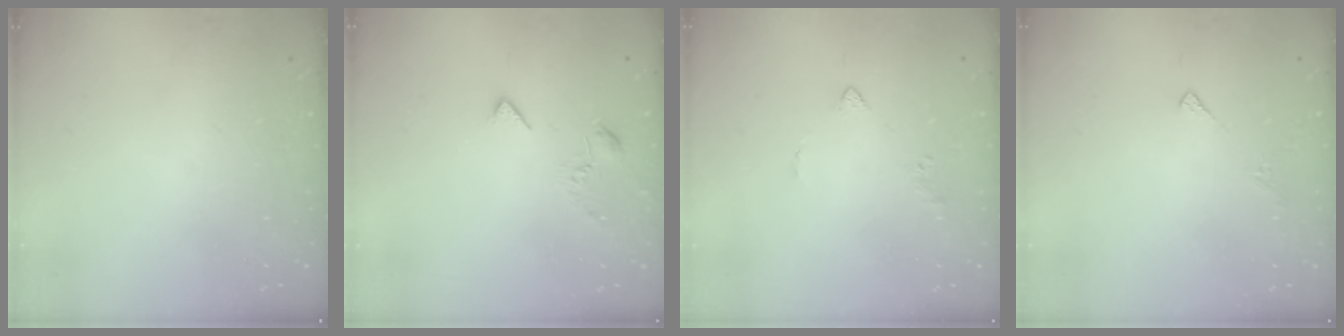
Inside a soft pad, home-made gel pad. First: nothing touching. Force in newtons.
{"total": 3.0, "press": 2.9, "slide": 0.7}
{"total": 2.8, "press": 2.8, "slide": 0.6}
{"total": 4.3, "press": 4.3, "slide": 0.7}